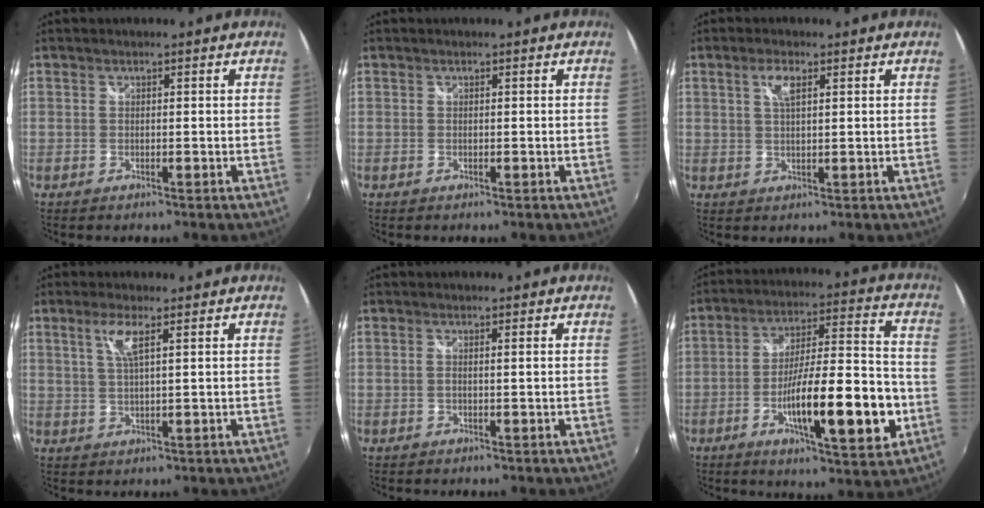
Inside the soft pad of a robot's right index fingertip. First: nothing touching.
{"total": 0.0}
{"total": 3.2, "force": [1.4, 1.0, 2.7], "torque": [-0.052, 0.004, 0.026]}
{"total": 4.0, "force": [1.8, 0.2, 3.6], "torque": [-0.073, 0.000, 0.036]}
{"total": 1.2, "force": [-0.1, -0.4, 1.1], "torque": [-0.018, 0.000, -0.003]}
{"total": 18.8, "force": [-5.8, 3.9, 17.5], "torque": [-0.283, -0.005, -0.085]}